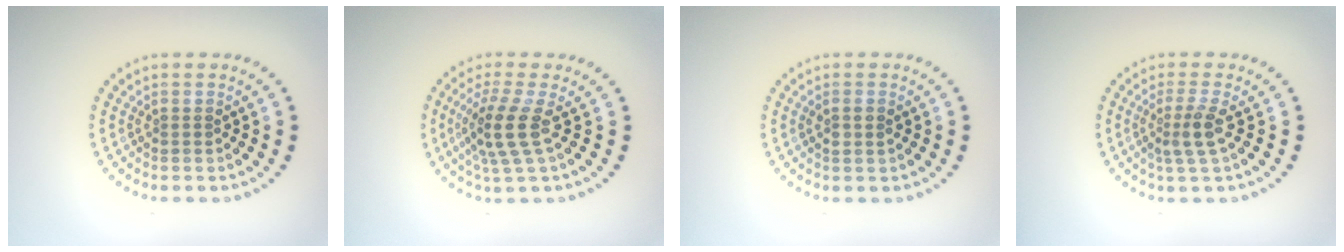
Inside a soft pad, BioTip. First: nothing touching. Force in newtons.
{"total": 3.7, "press": 2.8, "slide": 2.4}
{"total": 1.1, "press": 1.0, "slide": 0.3}
{"total": 2.4, "press": 1.7, "slide": 1.6}